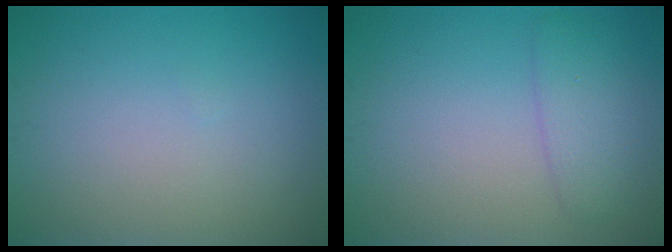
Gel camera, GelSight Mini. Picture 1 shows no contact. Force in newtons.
{"total": 2.7, "press": 2.7, "slide": 0.2}